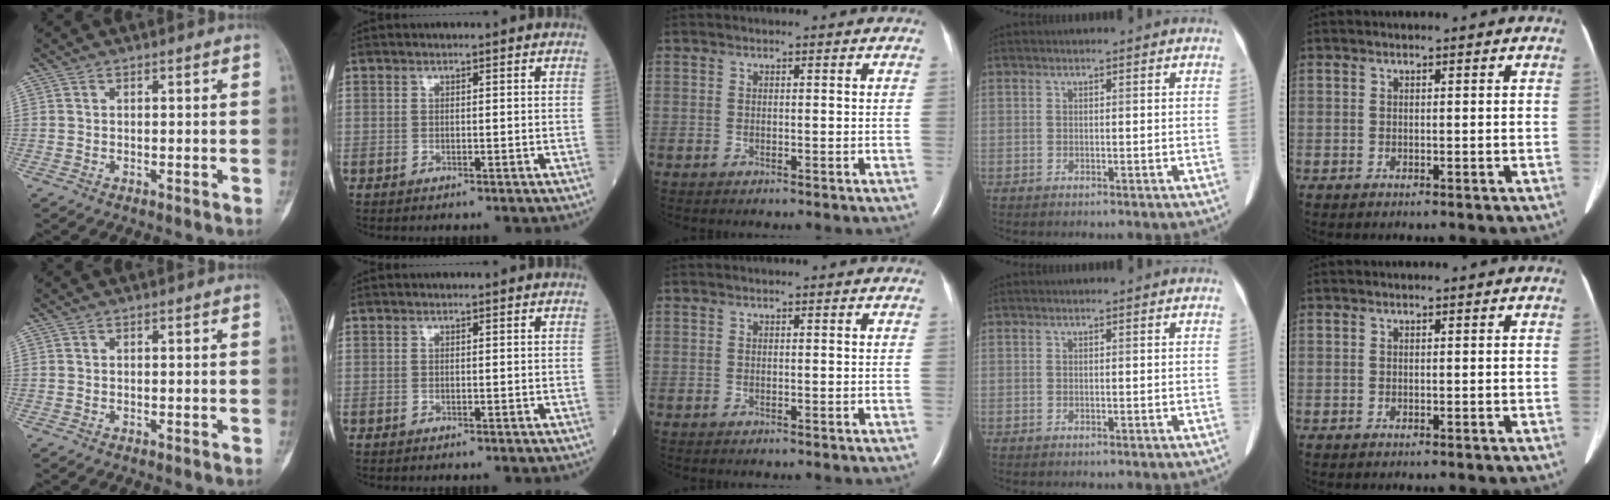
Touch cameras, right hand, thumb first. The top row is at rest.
{}